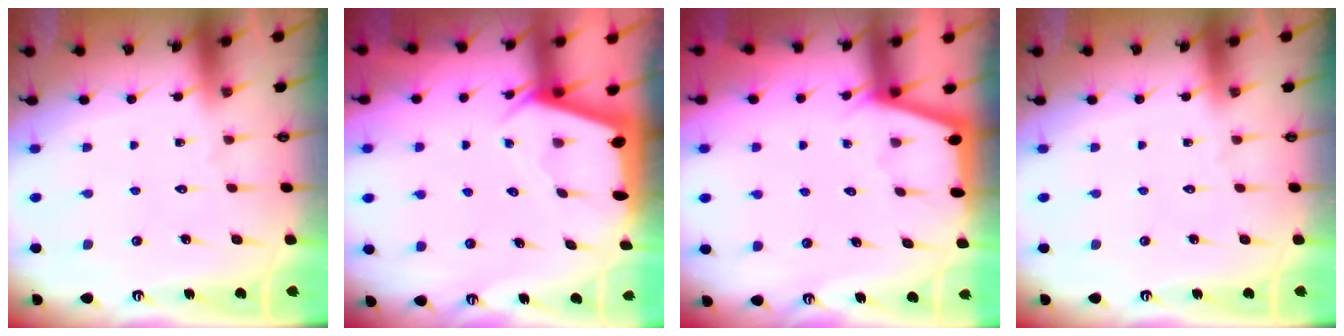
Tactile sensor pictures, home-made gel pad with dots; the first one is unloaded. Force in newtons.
{"total": 2.4, "press": 2.4, "slide": 0.2}
{"total": 1.8, "press": 1.8, "slide": 0.4}
{"total": 0.0}